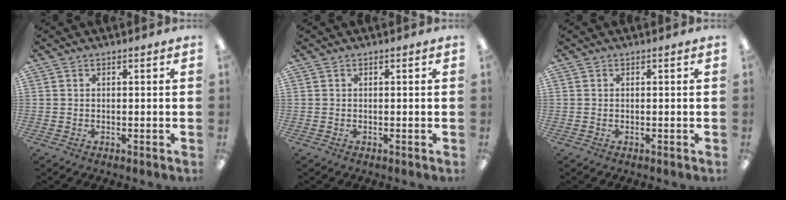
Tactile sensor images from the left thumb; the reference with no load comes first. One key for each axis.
{"total": 0.0}
{"total": 0.0}